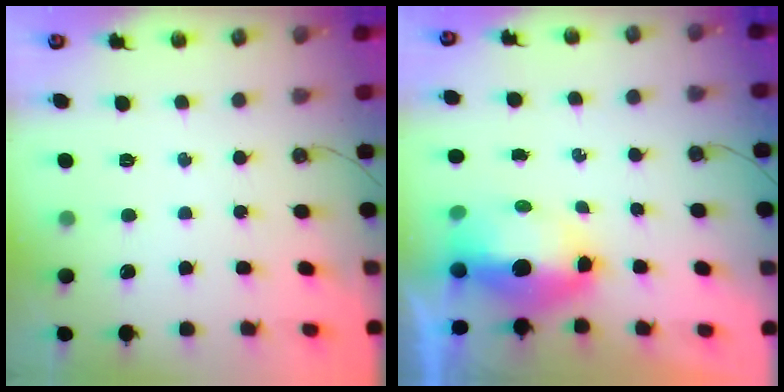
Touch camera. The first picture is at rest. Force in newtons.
{"total": 8.3, "press": 8.2, "slide": 1.0}